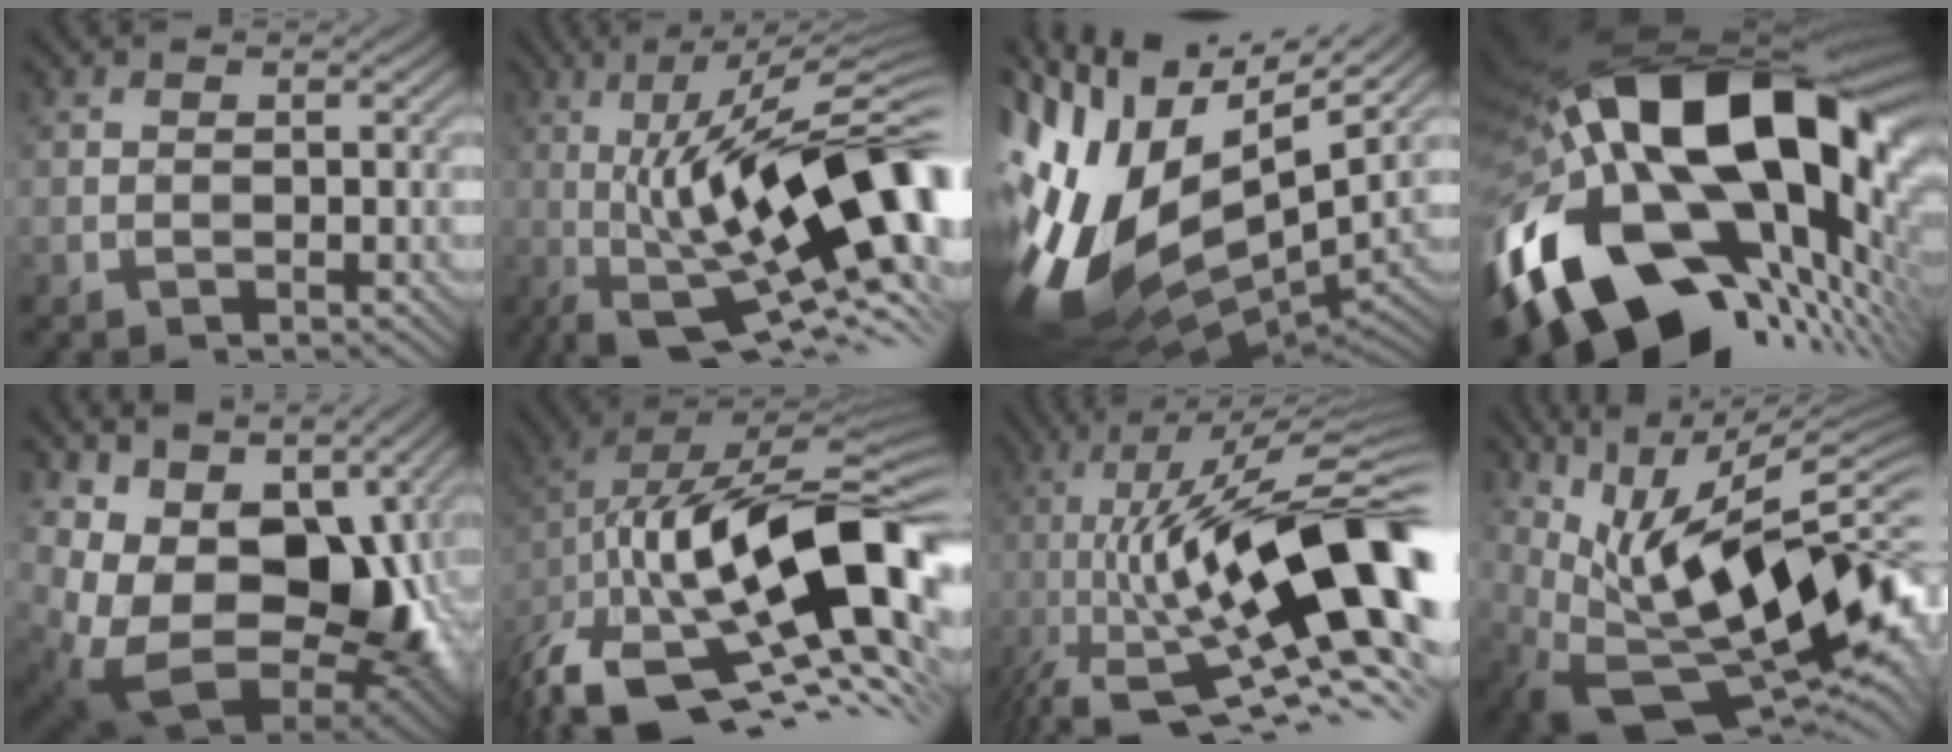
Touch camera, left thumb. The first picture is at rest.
{"total": 18.8, "force": [-2.1, 4.8, 18.1], "torque": [-0.275, 0.026, -0.039]}
{"total": 17.8, "force": [0.0, 9.5, 15.0], "torque": [-0.331, -0.026, 0.019]}
{"total": 23.0, "force": [-2.0, 13.6, 18.5], "torque": [-0.353, -0.057, -0.026]}
{"total": 16.0, "force": [1.7, 11.1, 11.4], "torque": [-0.212, -0.021, 0.077]}
{"total": 19.9, "force": [-4.6, 9.7, 16.7], "torque": [-0.311, -0.019, -0.071]}
{"total": 20.6, "force": [-2.5, 6.1, 19.5], "torque": [-0.321, 0.015, -0.052]}
{"total": 16.6, "force": [1.6, 6.8, 15.1], "torque": [-0.255, -0.007, 0.041]}